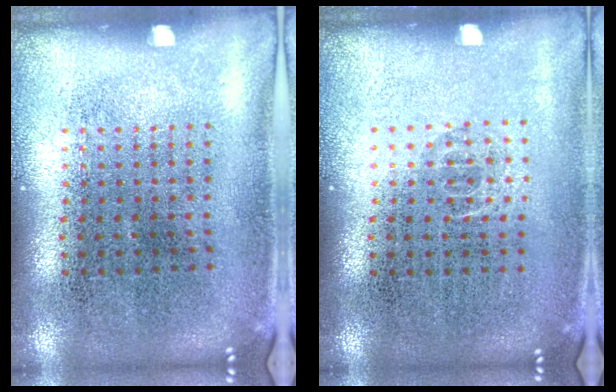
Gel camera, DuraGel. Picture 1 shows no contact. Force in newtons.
{"total": 0.6, "press": 0.4, "slide": 0.4}